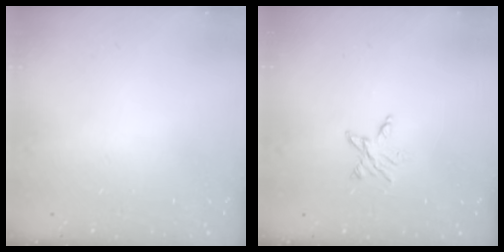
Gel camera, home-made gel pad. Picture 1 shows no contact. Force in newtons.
{"total": 5.2, "press": 5.2, "slide": 0.6}